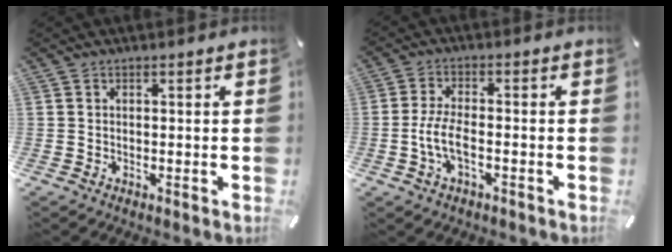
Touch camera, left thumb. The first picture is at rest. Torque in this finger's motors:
{"motor_torque": [0.10, 0.08, 0.50, 0.43, 0.16]}